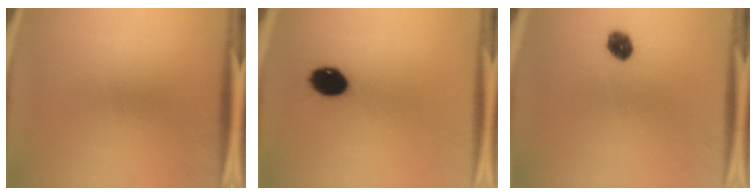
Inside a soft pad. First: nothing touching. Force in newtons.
{"total": 9.1}
{"total": 4.5}